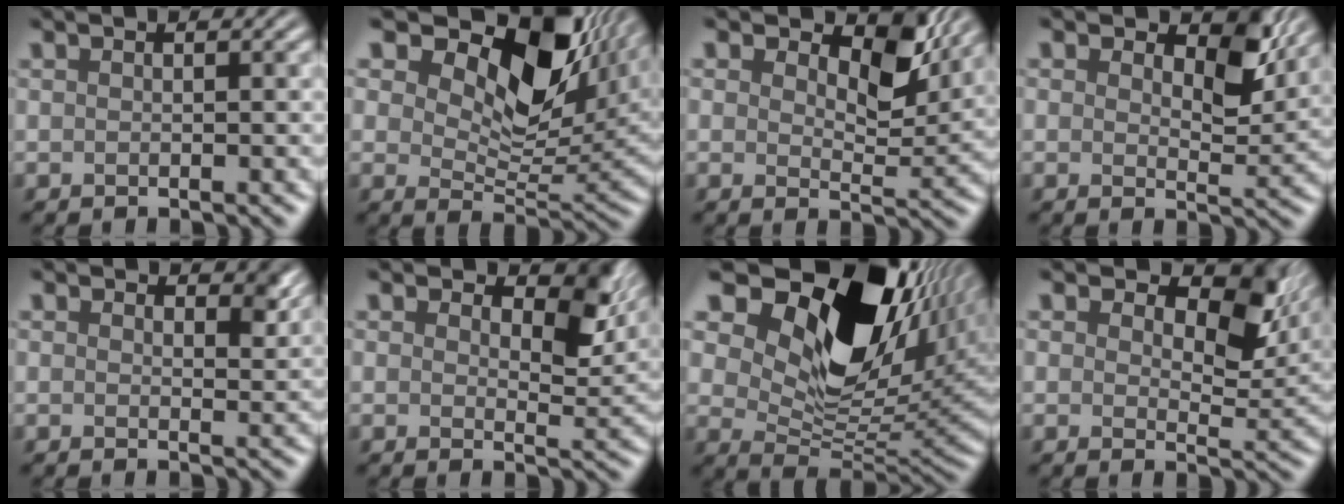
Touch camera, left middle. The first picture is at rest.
{"total": 13.4, "force": [7.2, 7.0, 8.9], "torque": [-0.133, 0.003, 0.115]}
{"total": 6.8, "force": [3.5, 3.5, 4.7], "torque": [-0.068, -0.004, 0.044]}
{"total": 4.8, "force": [2.4, 2.5, 3.3], "torque": [-0.048, -0.003, 0.028]}
{"total": 2.1, "force": [1.1, 1.2, 1.3], "torque": [-0.016, -0.006, 0.014]}
{"total": 5.5, "force": [2.5, 2.9, 3.8], "torque": [-0.051, -0.003, 0.028]}
{"total": 17.1, "force": [8.6, 9.5, 11.3], "torque": [-0.205, 0.015, 0.151]}
{"total": 8.4, "force": [3.7, 4.5, 6.0], "torque": [-0.087, -0.003, 0.053]}